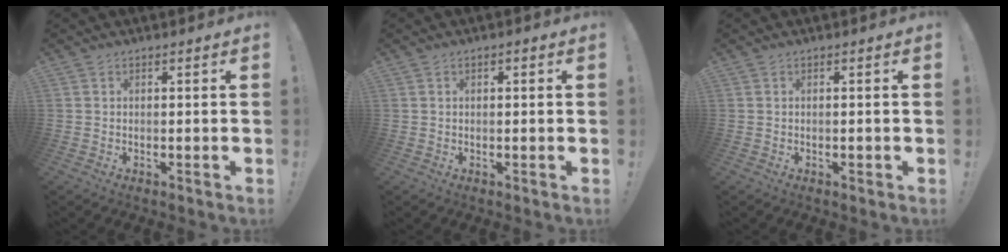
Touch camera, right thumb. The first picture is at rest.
{"total": 0.8, "force": [-0.2, 0.5, 0.6], "torque": [-0.017, 0.006, -0.003]}
{"total": 0.5, "force": [-0.2, 0.2, 0.4], "torque": [0.000, -0.003, -0.005]}